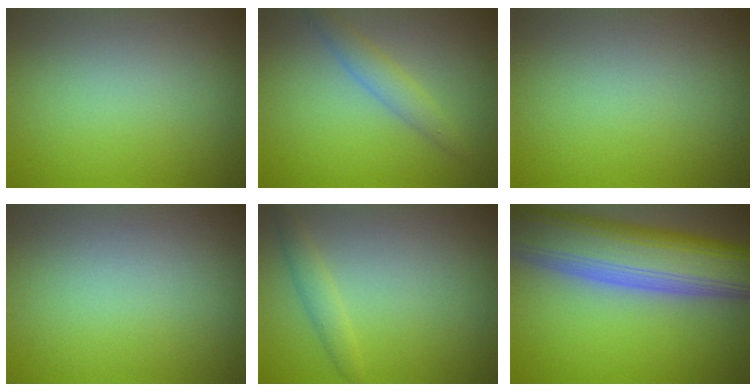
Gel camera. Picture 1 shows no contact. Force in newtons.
{"total": 2.2, "press": 2.2, "slide": 0.1}
{"total": 0.0}
{"total": 0.0}
{"total": 1.6, "press": 1.6, "slide": 0.0}
{"total": 12.5, "press": 12.5, "slide": 0.8}